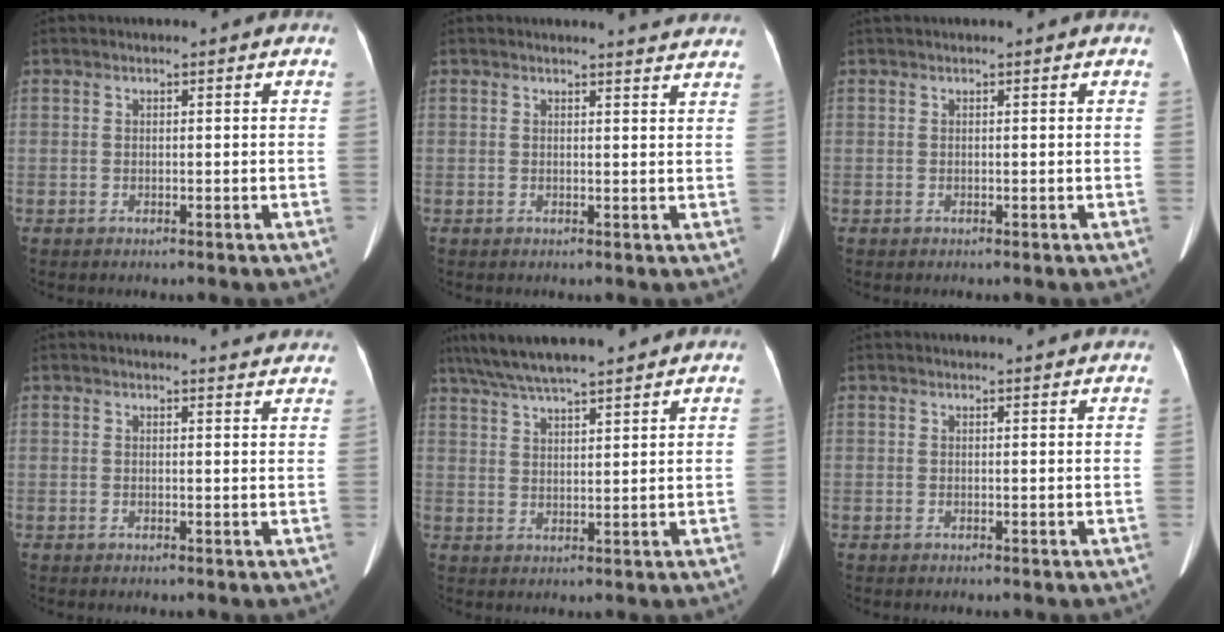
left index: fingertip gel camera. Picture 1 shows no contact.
{"total": 4.7, "force": [4.6, 0.1, 0.8], "torque": [-0.015, -0.008, 0.035]}
{"total": 1.2, "force": [1.1, 0.0, 0.6], "torque": [-0.010, 0.026, 0.020]}
{"total": 4.3, "force": [4.2, 0.4, 0.5], "torque": [-0.010, -0.007, 0.031]}
{"total": 12.1, "force": [10.5, 1.2, 6.0], "torque": [-0.109, 0.031, 0.173]}
{"total": 3.0, "force": [2.9, 0.1, 0.7], "torque": [-0.012, 0.011, 0.031]}